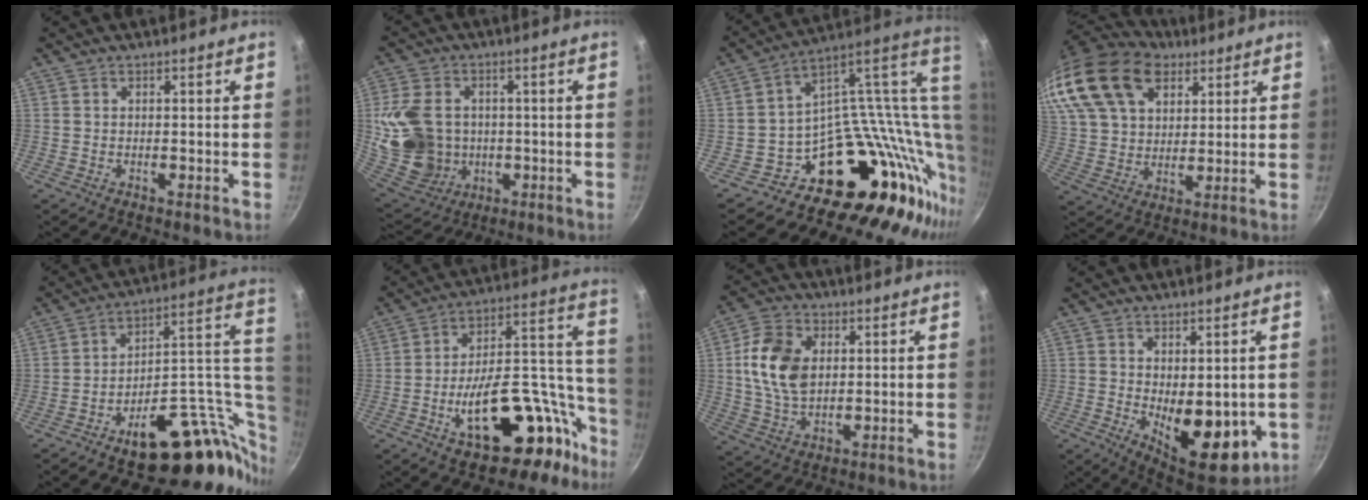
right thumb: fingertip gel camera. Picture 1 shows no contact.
{"total": 16.0, "force": [0.2, 12.9, 9.5], "torque": [-0.177, 0.003, 0.023]}
{"total": 23.8, "force": [5.4, 17.0, 15.8], "torque": [-0.193, -0.037, 0.074]}
{"total": 22.5, "force": [13.2, 14.0, 11.8], "torque": [-0.229, -0.009, 0.248]}
{"total": 25.7, "force": [-4.4, 14.5, 20.8], "torque": [-0.228, 0.042, -0.044]}
{"total": 27.9, "force": [-13.2, 14.0, 20.3], "torque": [-0.220, 0.104, -0.186]}
{"total": 12.2, "force": [2.1, 8.3, 8.7], "torque": [-0.149, 0.000, 0.037]}
{"total": 12.9, "force": [-1.4, 6.5, 11.0], "torque": [-0.129, -0.027, -0.004]}